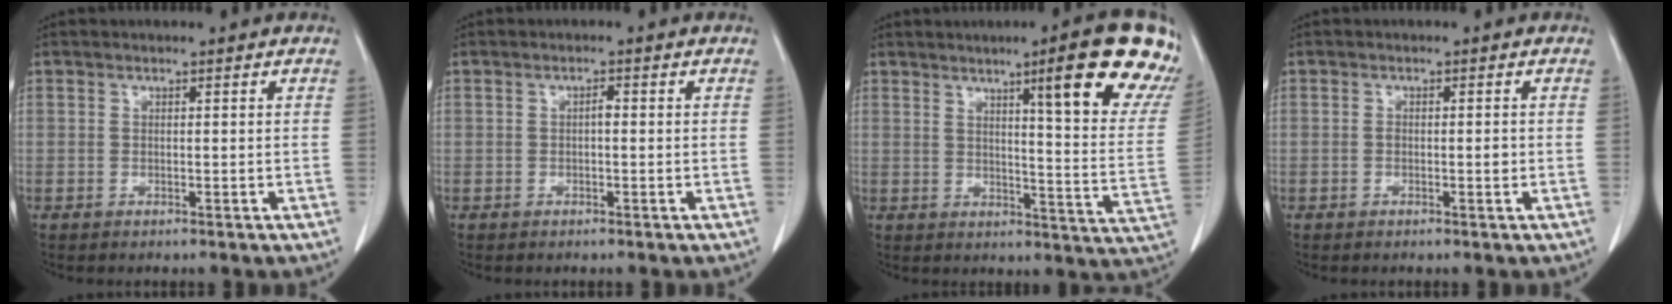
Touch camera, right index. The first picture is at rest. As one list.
[{"total": 1.0, "force": [-0.1, 0.3, 0.9], "torque": [-0.018, 0.003, -0.003]}, {"total": 17.0, "force": [10.0, 0.5, 13.7], "torque": [-0.161, -0.024, 0.108]}, {"total": 1.4, "force": [-0.1, 0.6, 1.2], "torque": [-0.017, 0.004, 0.000]}]